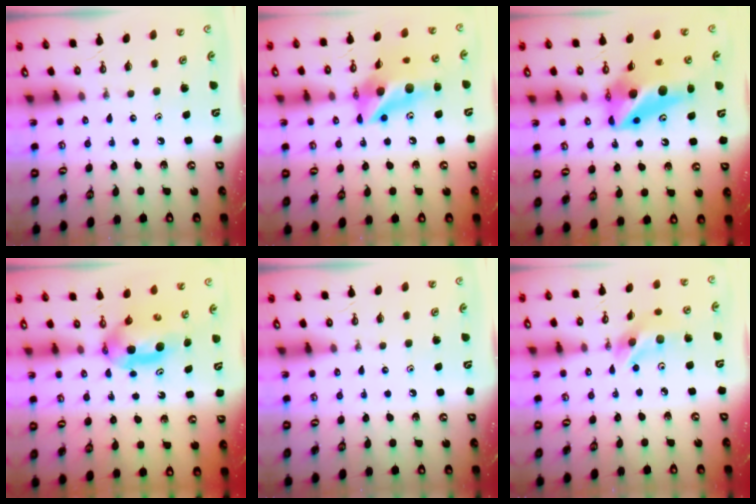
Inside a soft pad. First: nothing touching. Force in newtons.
{"total": 12.8, "press": 12.8, "slide": 1.3}
{"total": 14.7, "press": 14.6, "slide": 1.5}
{"total": 6.5, "press": 5.8, "slide": 3.0}
{"total": 0.0}
{"total": 9.4, "press": 9.4, "slide": 0.3}